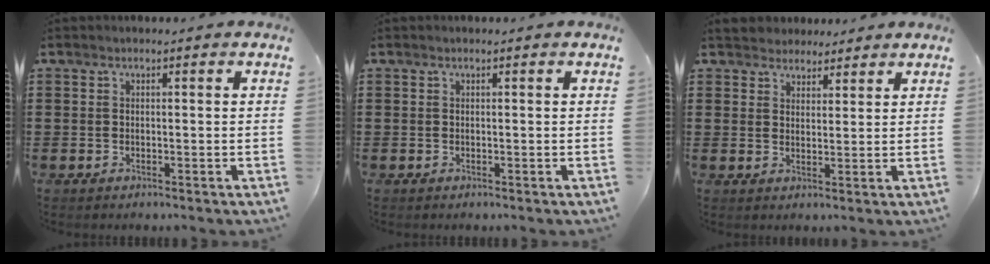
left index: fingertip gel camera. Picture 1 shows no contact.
{"total": 0.0}
{"total": 3.0, "force": [2.7, 1.3, -0.2], "torque": [-0.007, 0.003, 0.052]}